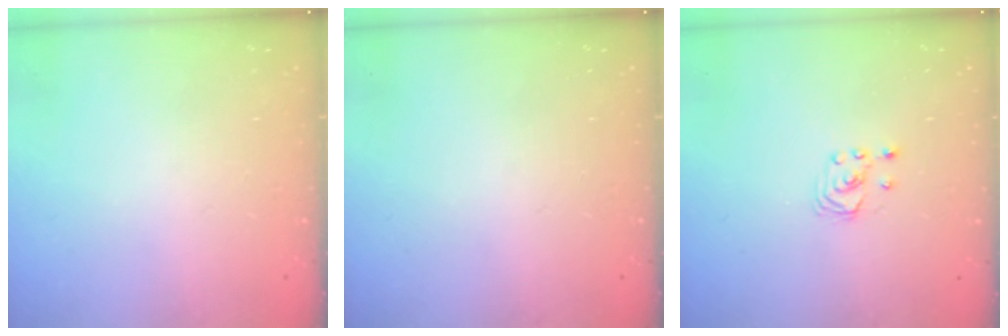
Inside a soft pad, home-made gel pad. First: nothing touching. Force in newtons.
{"total": 0.0}
{"total": 1.9, "press": 1.9, "slide": 0.2}